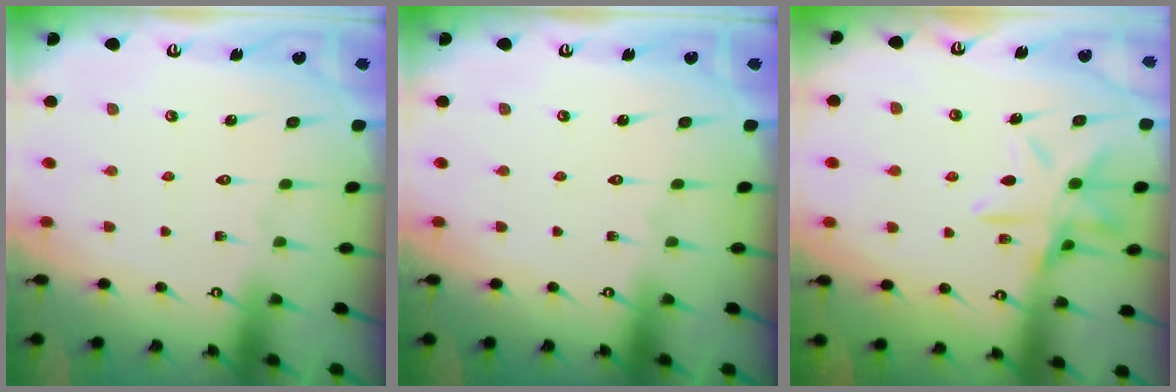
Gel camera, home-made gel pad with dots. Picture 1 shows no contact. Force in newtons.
{"total": 0.0}
{"total": 13.1, "press": 13.1, "slide": 0.9}